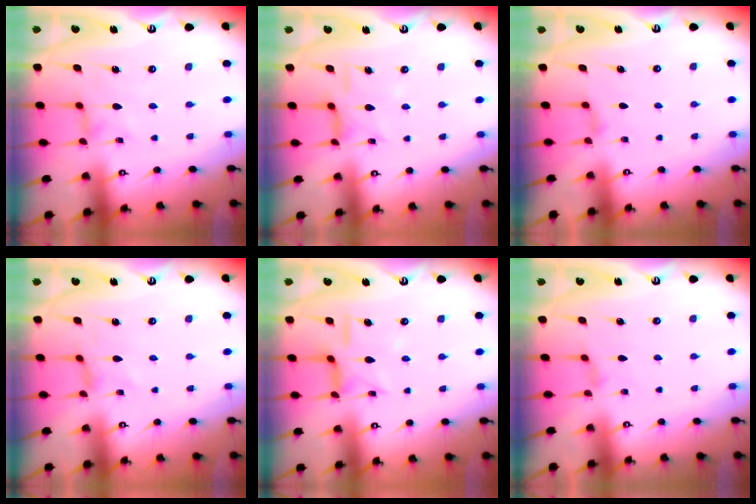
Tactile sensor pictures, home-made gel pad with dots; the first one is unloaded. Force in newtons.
{"total": 7.0, "press": 7.0, "slide": 0.6}
{"total": 3.3, "press": 3.3, "slide": 0.5}
{"total": 0.0}
{"total": 9.1, "press": 9.1, "slide": 0.6}
{"total": 0.6, "press": 0.6, "slide": 0.2}